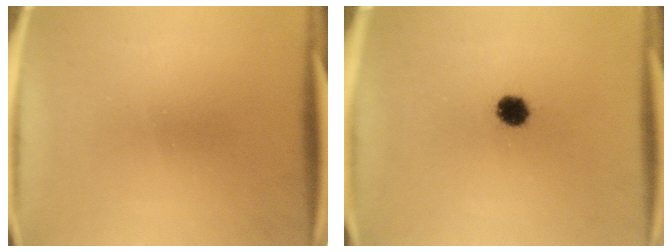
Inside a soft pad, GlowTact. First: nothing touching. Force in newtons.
{"total": 5.0}